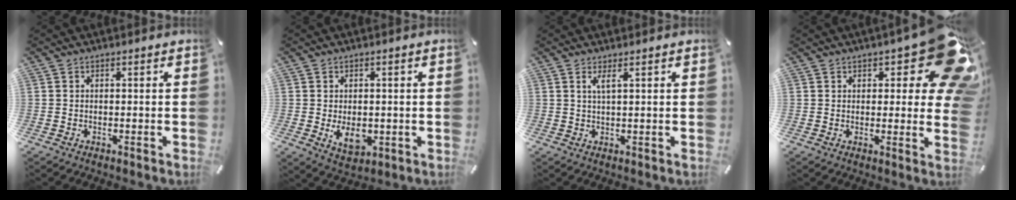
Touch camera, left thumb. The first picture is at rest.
{"total": 6.1, "force": [-1.0, 4.2, 4.3], "torque": [-0.073, -0.011, -0.022]}
{"total": 2.6, "force": [1.3, 0.3, 2.3], "torque": [-0.047, 0.001, 0.021]}
{"total": 15.7, "force": [8.0, 6.5, 11.9], "torque": [-0.136, -0.064, 0.137]}